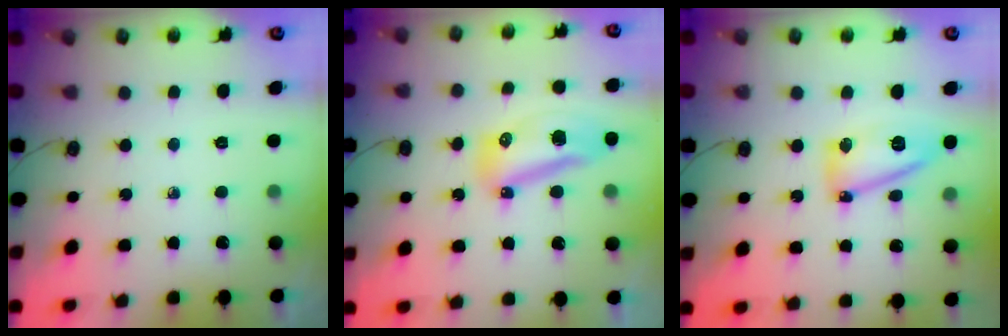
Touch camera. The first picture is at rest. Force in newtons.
{"total": 26.9, "press": 15.3, "slide": 22.2}
{"total": 10.7, "press": 10.6, "slide": 0.8}